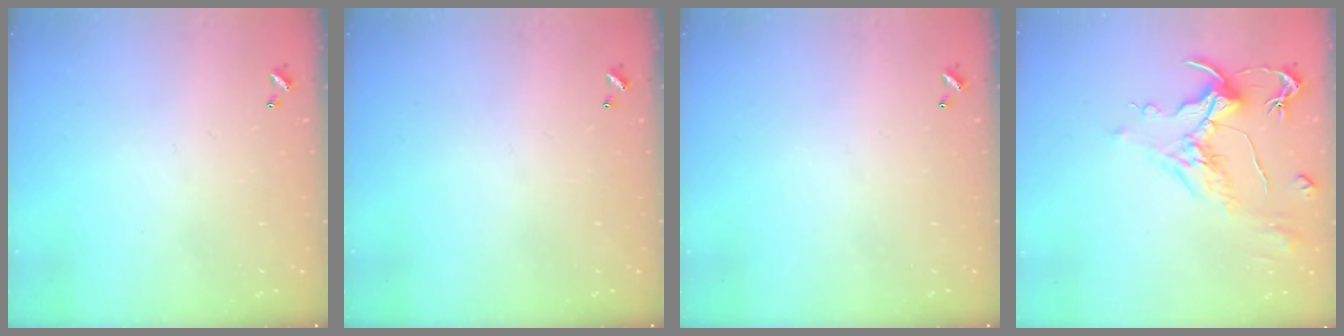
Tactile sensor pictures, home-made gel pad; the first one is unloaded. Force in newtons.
{"total": 0.0}
{"total": 0.0}
{"total": 1.6, "press": 0.7, "slide": 1.5}